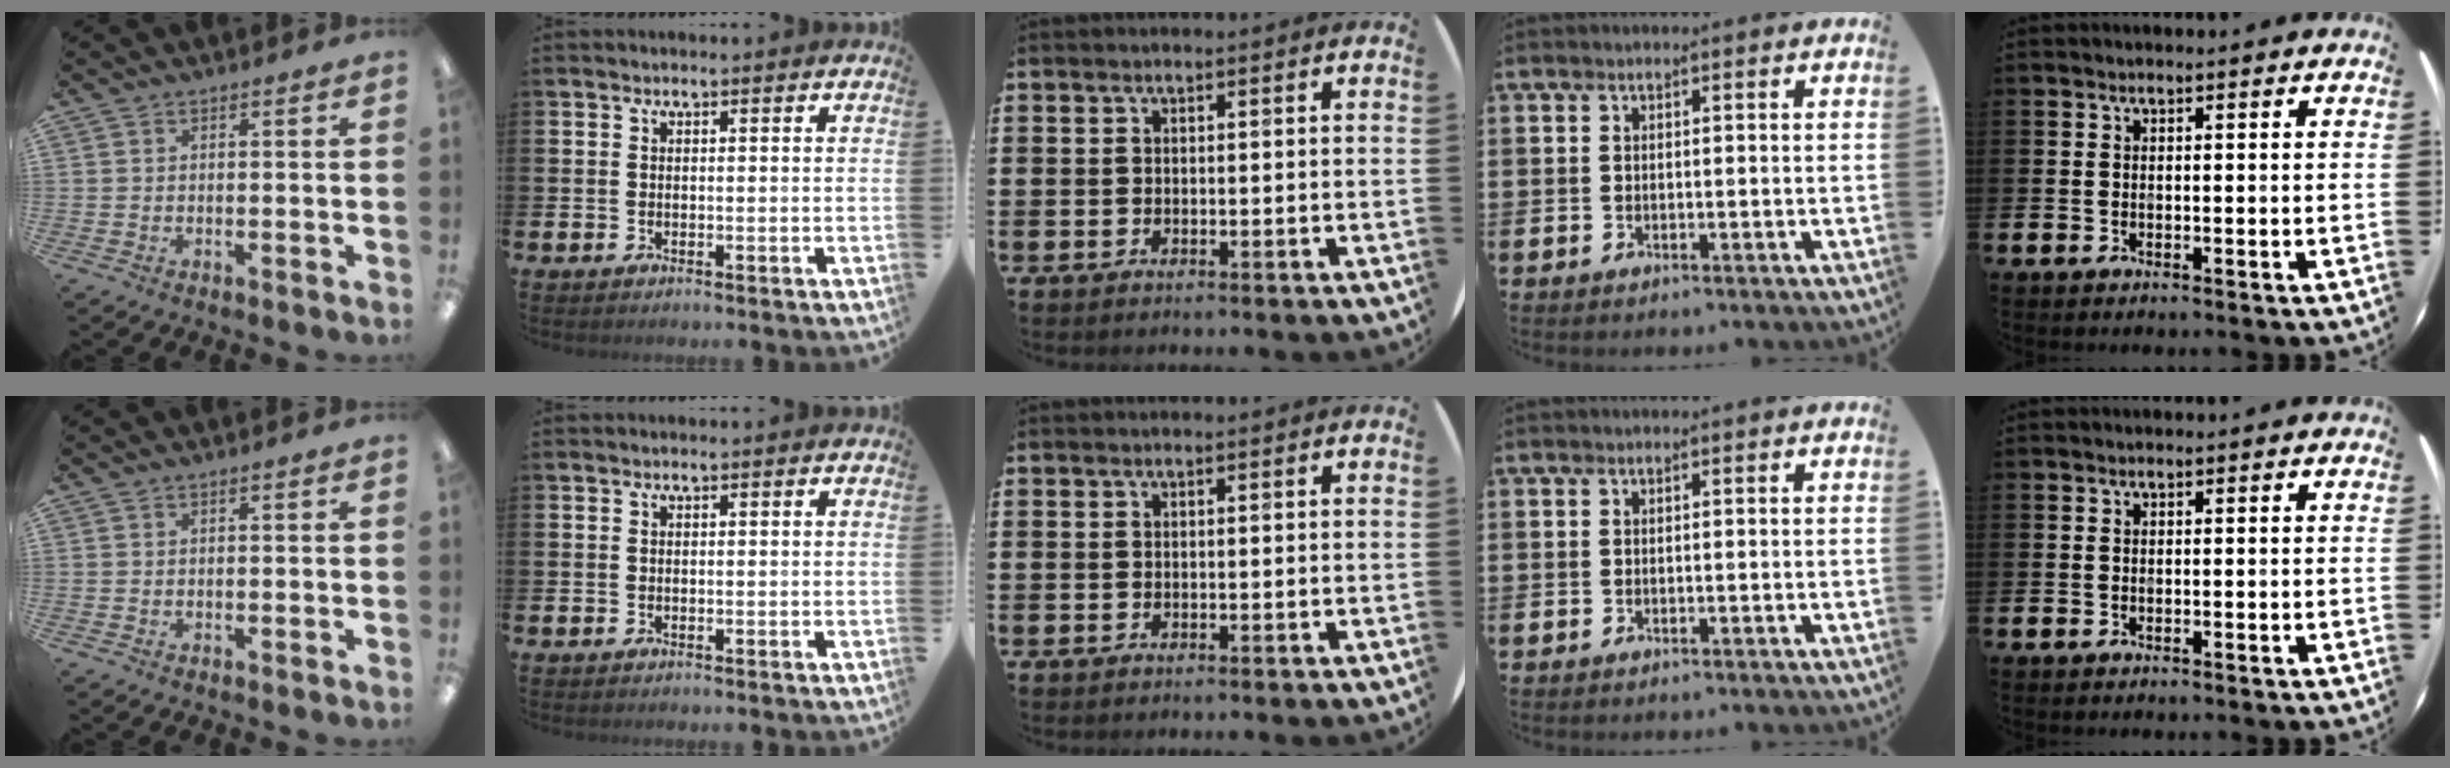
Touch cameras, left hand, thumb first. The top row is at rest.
{}